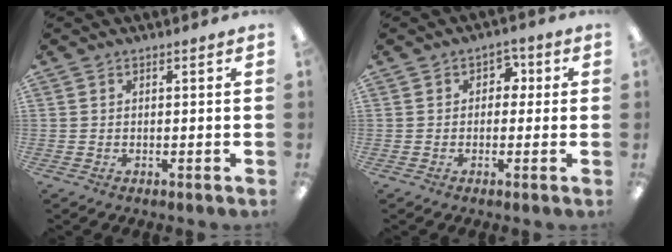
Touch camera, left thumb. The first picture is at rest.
{"total": 3.1, "force": [0.2, 2.5, 1.7], "torque": [-0.020, 0.005, -0.005]}